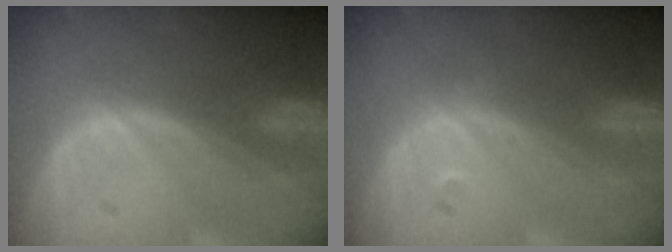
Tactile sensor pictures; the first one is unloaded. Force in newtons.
{"total": 0.9, "press": 0.7, "slide": 0.5}